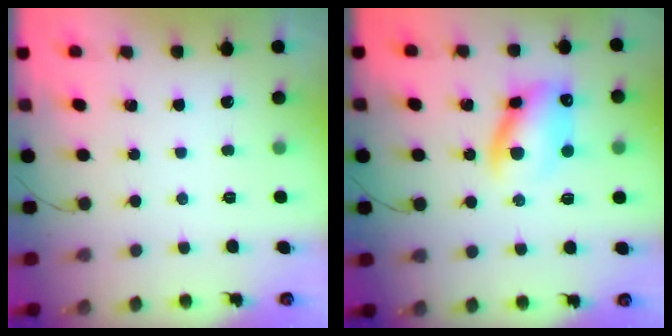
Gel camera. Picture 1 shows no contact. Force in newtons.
{"total": 11.4, "press": 11.2, "slide": 2.2}